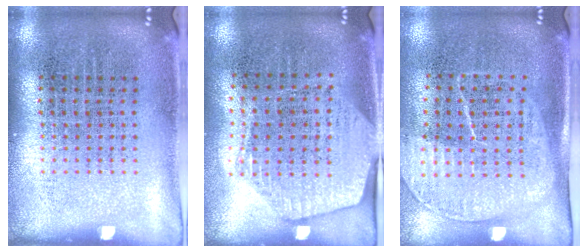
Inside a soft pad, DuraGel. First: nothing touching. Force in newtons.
{"total": 1.8, "press": 1.6, "slide": 0.8}
{"total": 1.7, "press": 1.4, "slide": 0.9}